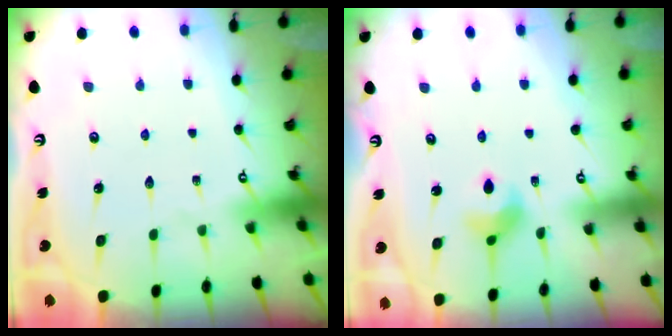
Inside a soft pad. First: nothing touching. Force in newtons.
{"total": 6.0, "press": 6.0, "slide": 0.6}